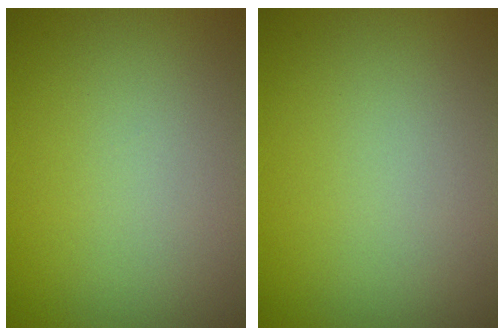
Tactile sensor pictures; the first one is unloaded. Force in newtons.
{"total": 0.0}